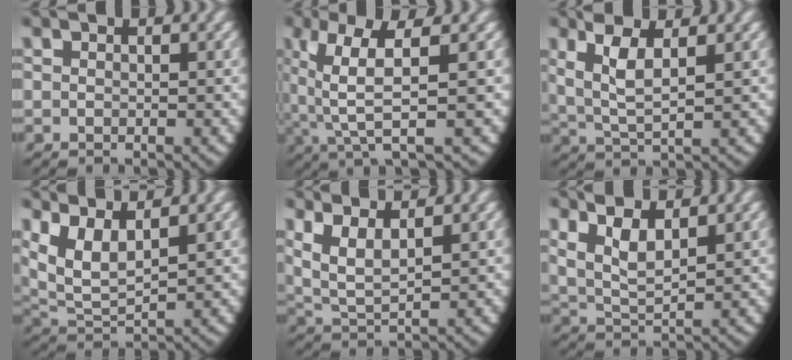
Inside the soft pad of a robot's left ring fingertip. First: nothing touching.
{"total": 6.9, "force": [1.0, 2.6, 6.3], "torque": [-0.121, -0.009, 0.023]}
{"total": 5.4, "force": [1.6, 3.0, 4.2], "torque": [-0.109, -0.018, 0.039]}
{"total": 9.5, "force": [2.4, 7.4, 5.4], "torque": [-0.164, -0.030, 0.044]}
{"total": 7.4, "force": [2.2, 5.4, 4.6], "torque": [-0.131, -0.013, 0.037]}
{"total": 7.3, "force": [2.3, 5.3, 4.5], "torque": [-0.117, -0.016, 0.036]}